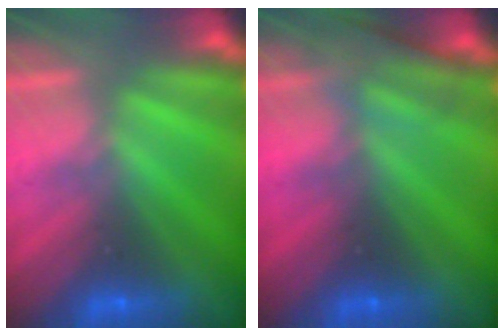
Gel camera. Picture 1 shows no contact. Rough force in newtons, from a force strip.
{"total": 2.8}